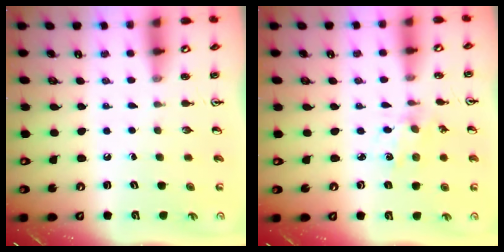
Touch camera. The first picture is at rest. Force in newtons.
{"total": 1.3, "press": 1.3, "slide": 0.1}